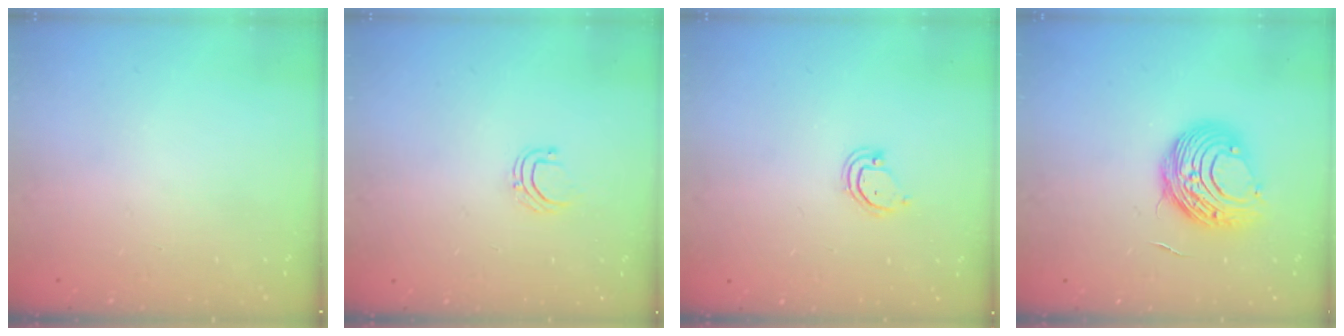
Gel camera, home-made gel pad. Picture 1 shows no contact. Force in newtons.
{"total": 3.8, "press": 3.8, "slide": 0.2}
{"total": 3.7, "press": 3.7, "slide": 0.3}
{"total": 9.5, "press": 9.5, "slide": 0.7}